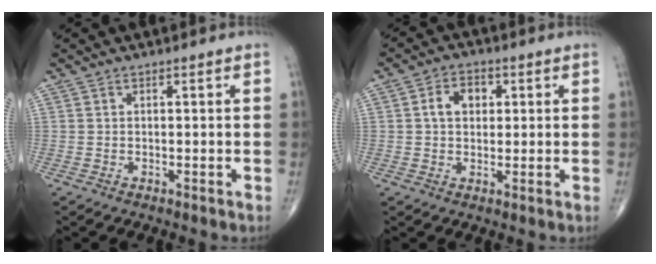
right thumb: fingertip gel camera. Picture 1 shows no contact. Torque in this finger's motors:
{"motor_torque": [0.96, 0.99, 0.50, 0.11, 0.00]}